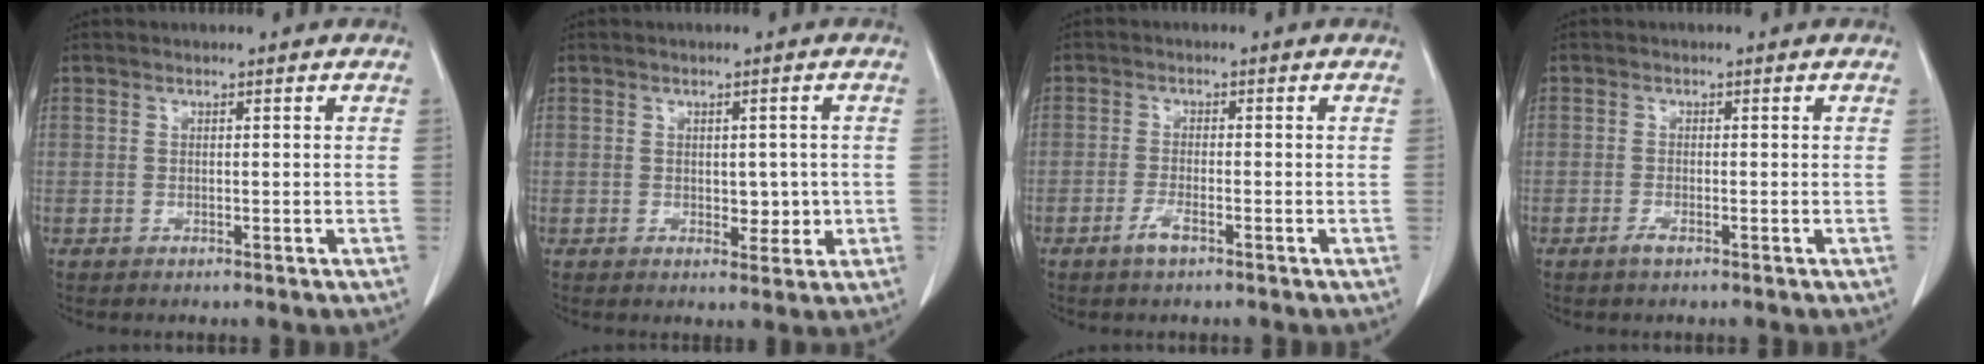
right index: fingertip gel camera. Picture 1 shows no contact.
{"total": 3.4, "force": [-0.2, 2.1, 2.6], "torque": [-0.024, 0.001, 0.007]}
{"total": 2.4, "force": [-1.5, 0.5, 1.8], "torque": [-0.038, 0.001, -0.028]}
{"total": 1.1, "force": [-0.8, 0.2, 0.8], "torque": [-0.015, 0.000, -0.012]}